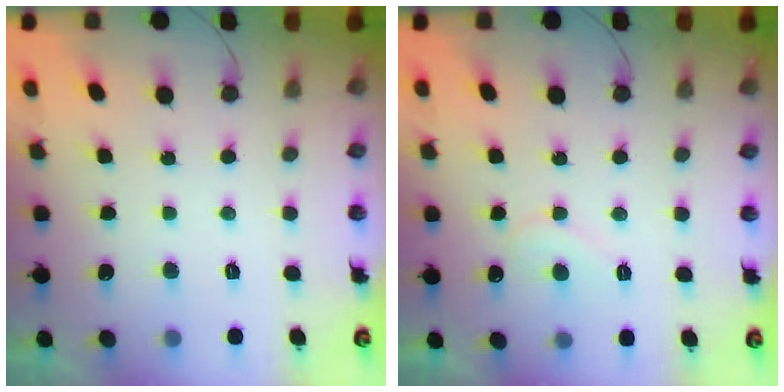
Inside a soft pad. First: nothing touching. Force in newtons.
{"total": 5.2, "press": 5.2, "slide": 0.5}